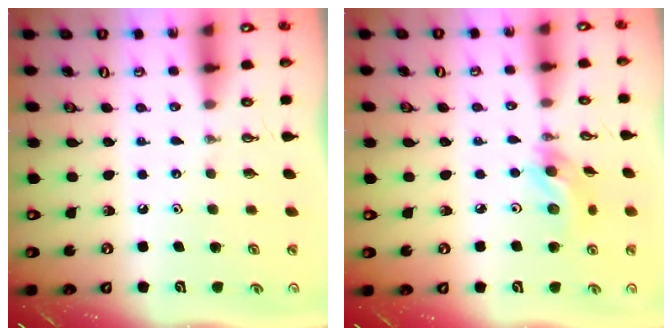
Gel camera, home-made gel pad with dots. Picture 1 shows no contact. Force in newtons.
{"total": 10.4, "press": 10.2, "slide": 2.2}